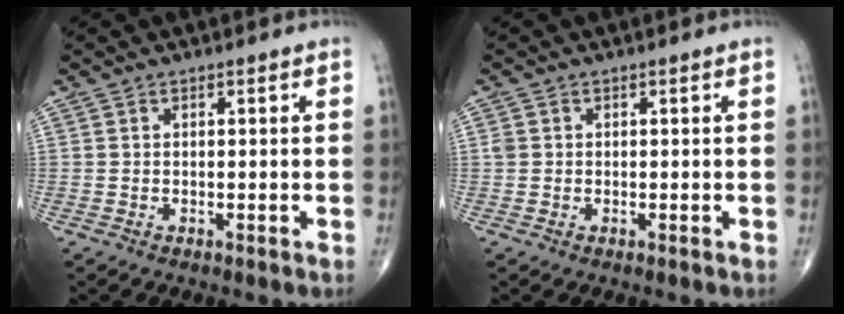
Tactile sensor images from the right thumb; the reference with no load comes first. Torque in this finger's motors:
{"motor_torque": [0.21, 0.55, 0.22, 0.10, -0.03]}